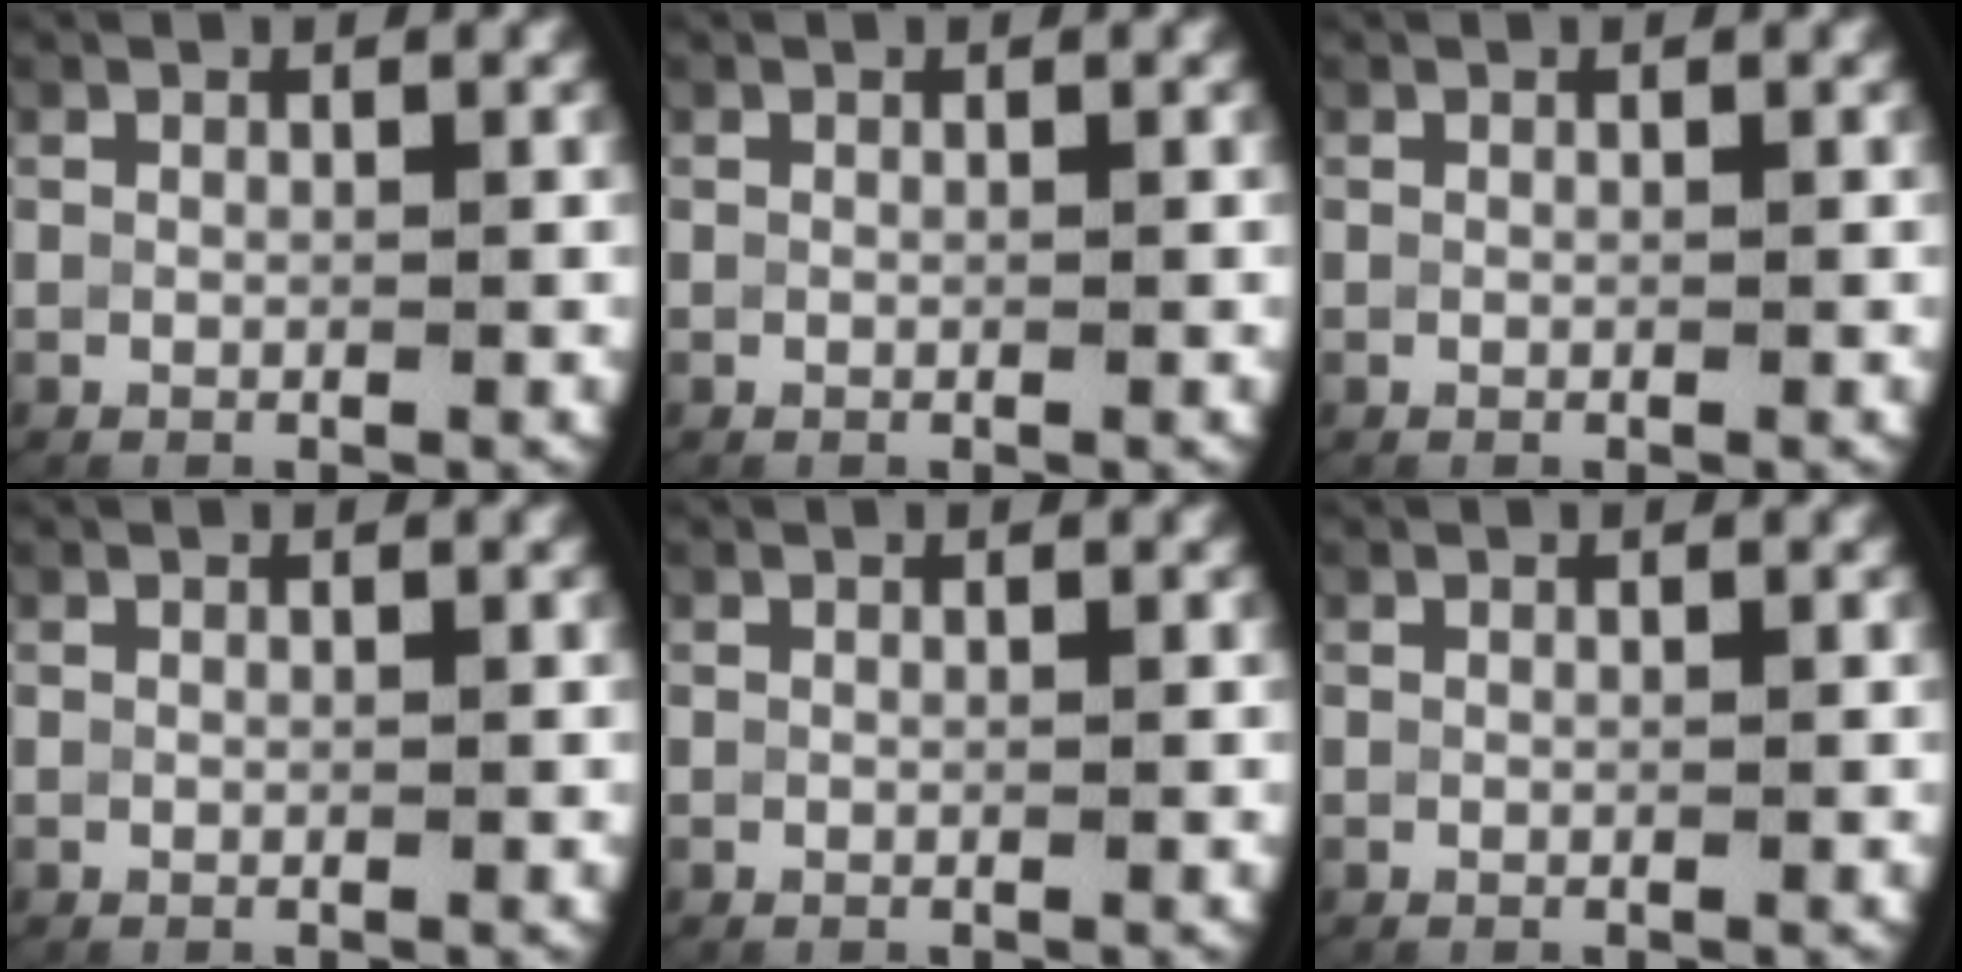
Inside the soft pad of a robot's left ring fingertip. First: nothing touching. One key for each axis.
{"total": 0.0}
{"total": 0.0}
{"total": 0.0}
{"total": 0.0}
{"total": 0.0}